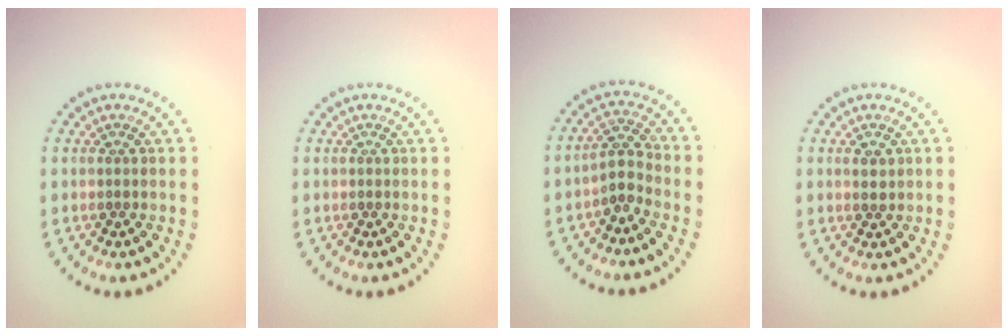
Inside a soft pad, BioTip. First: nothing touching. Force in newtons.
{"total": 0.0}
{"total": 2.2, "press": 1.7, "slide": 1.4}
{"total": 1.1, "press": 1.1, "slide": 0.4}